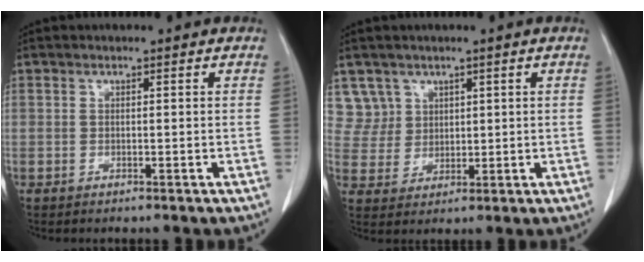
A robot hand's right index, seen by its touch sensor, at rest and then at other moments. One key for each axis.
{"total": 5.3, "fx": 3.1, "fy": 4.2, "fz": -0.5, "tx": 0.020, "ty": 0.004, "tz": 0.068}